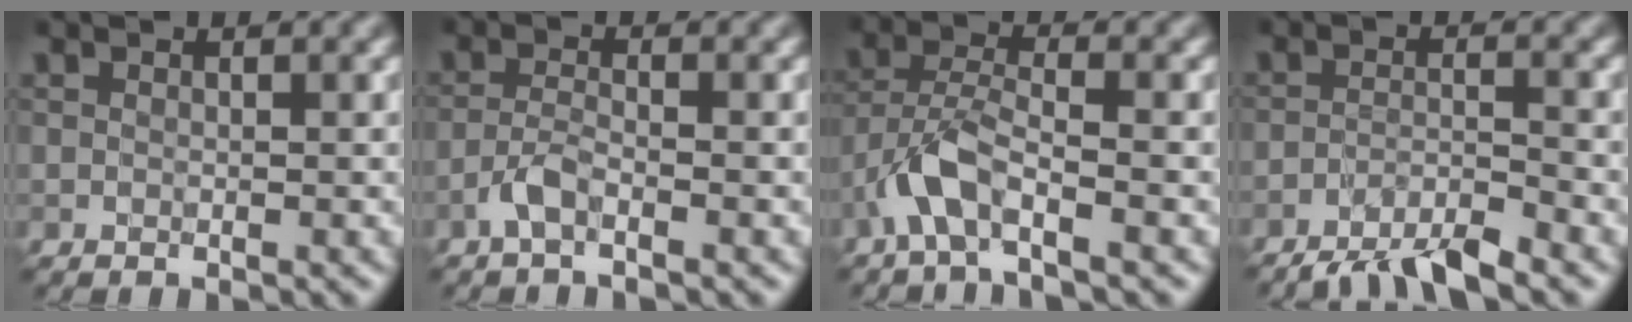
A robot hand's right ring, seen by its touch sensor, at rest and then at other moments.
{"total": 1.9, "force": [-1.2, 0.5, 1.4], "torque": [-0.031, 0.004, -0.030]}
{"total": 4.1, "force": [-2.4, 1.3, 3.1], "torque": [-0.065, 0.008, -0.055]}
{"total": 5.0, "force": [-4.1, 0.8, 2.7], "torque": [-0.041, -0.002, -0.078]}